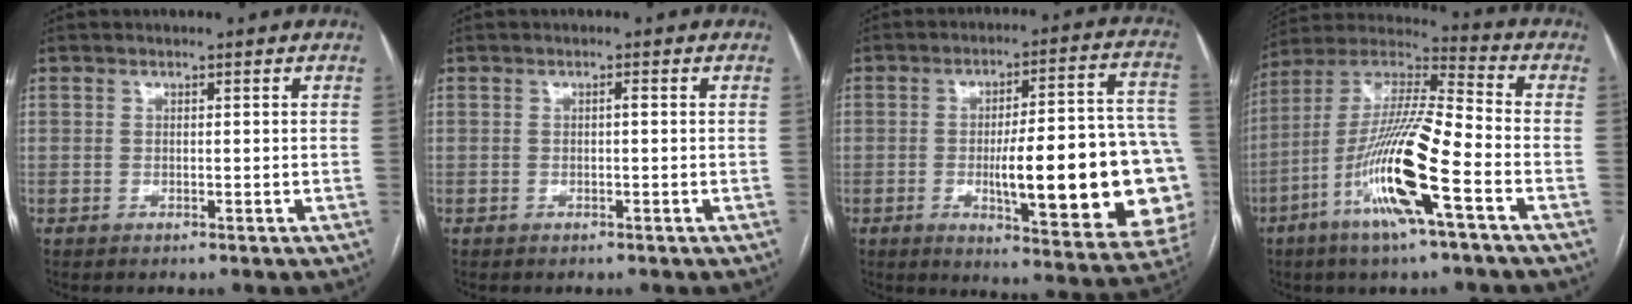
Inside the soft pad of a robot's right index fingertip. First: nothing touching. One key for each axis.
{"total": 0.6, "fx": 0.0, "fy": 0.1, "fz": 0.6, "tx": -0.010, "ty": 0.001, "tz": -0.001}
{"total": 24.7, "fx": -4.2, "fy": 4.3, "fz": 24.0, "tx": -0.244, "ty": 0.013, "tz": -0.046}
{"total": 17.4, "fx": -6.9, "fy": 1.0, "fz": 16.0, "tx": -0.322, "ty": -0.011, "tz": -0.133}